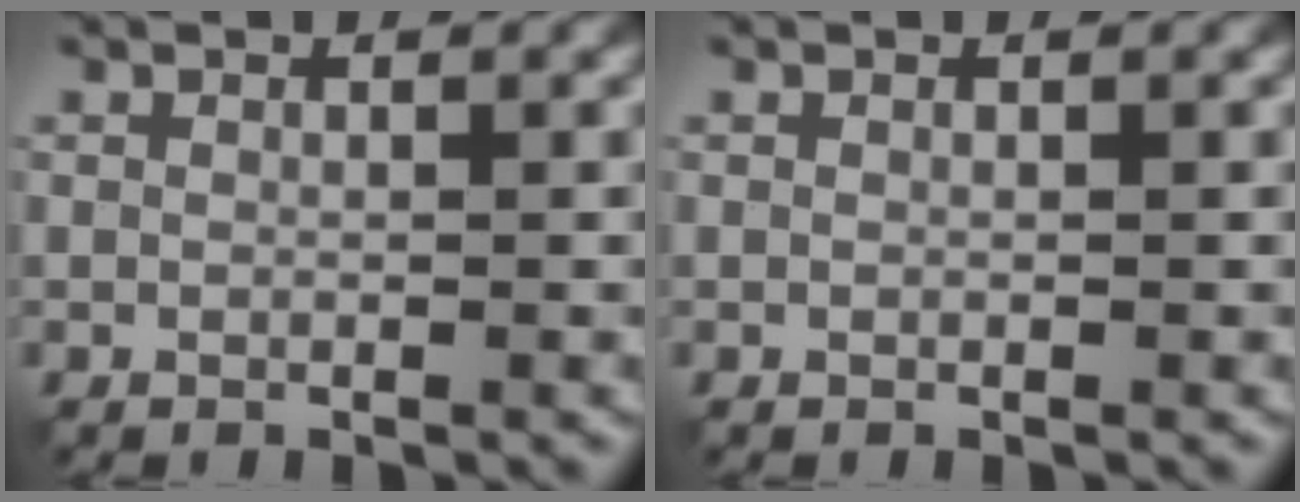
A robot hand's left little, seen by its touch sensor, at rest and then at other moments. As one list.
[{"total": 0.0}]